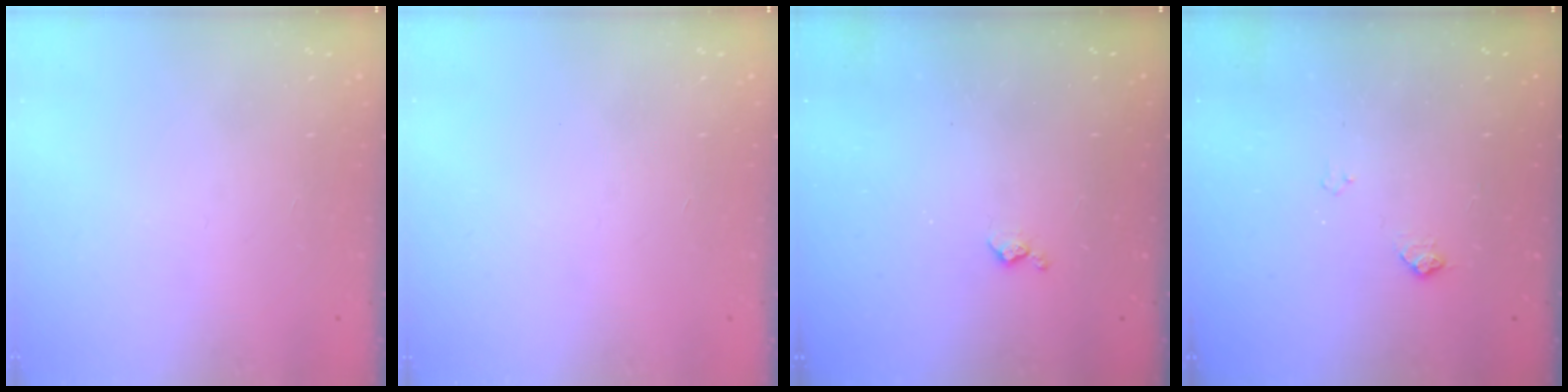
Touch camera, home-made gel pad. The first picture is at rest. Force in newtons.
{"total": 0.0}
{"total": 3.7, "press": 3.6, "slide": 0.6}
{"total": 5.0, "press": 5.0, "slide": 0.7}